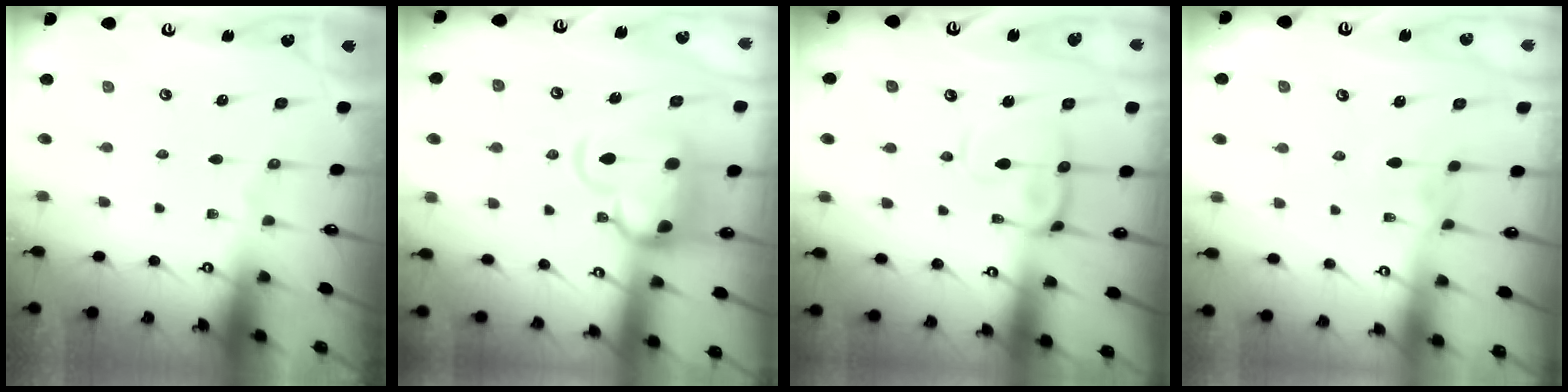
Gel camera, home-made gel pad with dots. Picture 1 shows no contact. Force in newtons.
{"total": 7.3, "press": 7.1, "slide": 1.7}
{"total": 5.2, "press": 5.1, "slide": 1.0}
{"total": 3.1, "press": 3.1, "slide": 0.2}